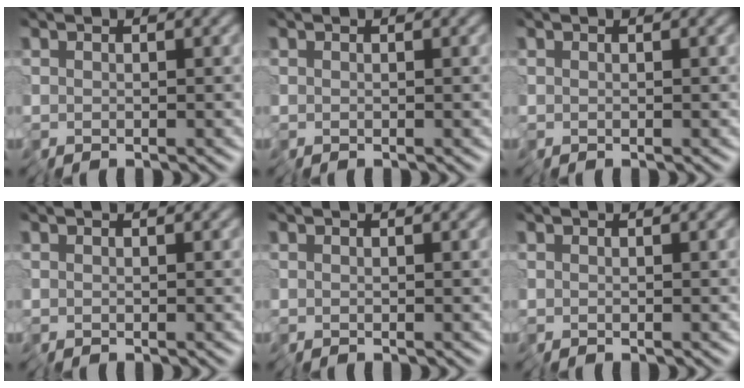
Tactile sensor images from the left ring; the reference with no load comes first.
{"total": 0.0}
{"total": 0.0}
{"total": 0.0}
{"total": 0.0}
{"total": 0.0}